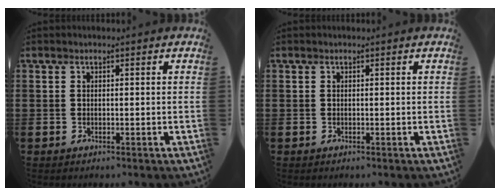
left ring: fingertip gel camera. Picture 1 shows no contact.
{"total": 0.0}